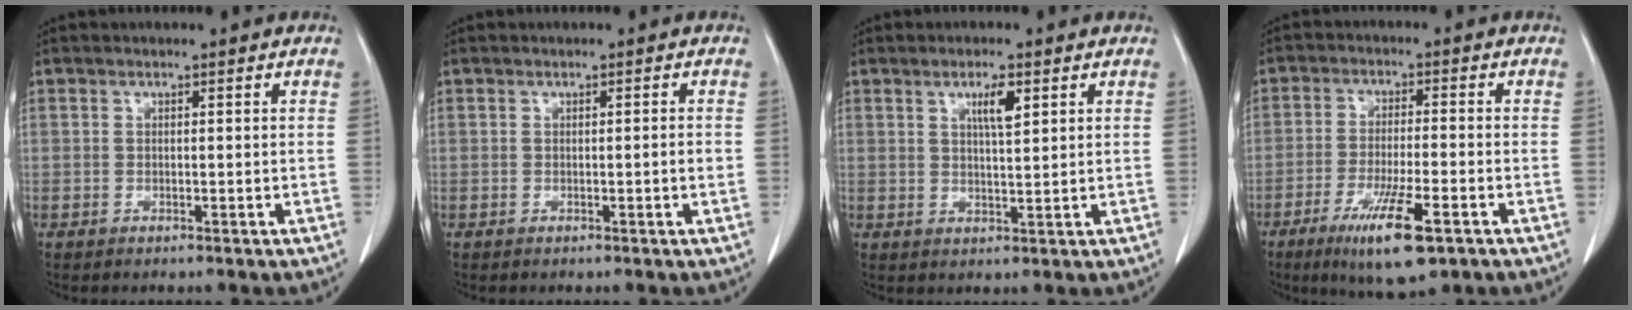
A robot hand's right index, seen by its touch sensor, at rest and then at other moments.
{"total": 1.0, "force": [-0.2, -0.1, 1.0], "torque": [-0.014, -0.001, 0.000]}
{"total": 3.6, "force": [1.7, 0.5, 3.2], "torque": [-0.055, -0.001, 0.030]}
{"total": 10.6, "force": [-5.7, 1.5, 8.8], "torque": [-0.158, -0.024, -0.090]}